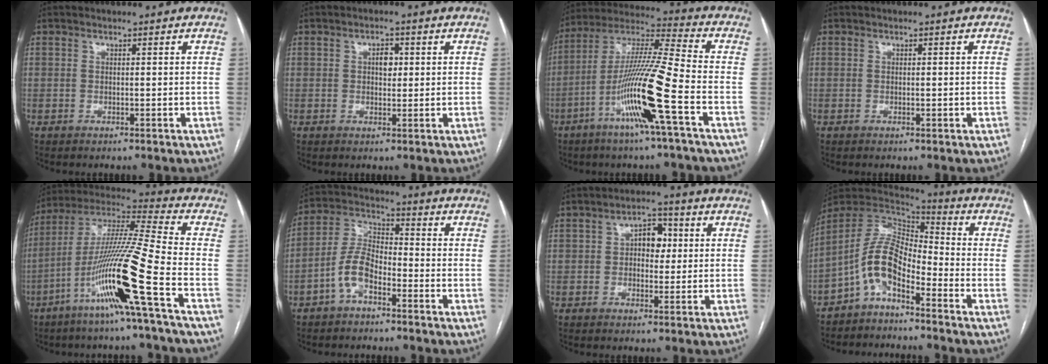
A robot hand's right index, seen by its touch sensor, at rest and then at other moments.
{"total": 2.5, "force": [0.5, 1.5, 2.0], "torque": [-0.030, 0.006, 0.008]}
{"total": 15.9, "force": [-6.1, -1.0, 14.6], "torque": [-0.289, -0.005, -0.119]}
{"total": 0.6, "force": [-0.1, 0.3, 0.6], "torque": [-0.008, -0.001, 0.002]}
{"total": 17.8, "force": [-7.3, -1.9, 16.1], "torque": [-0.317, -0.015, -0.144]}
{"total": 7.3, "force": [-3.6, 3.2, 5.4], "torque": [-0.125, 0.021, -0.074]}
{"total": 5.1, "force": [0.8, 3.0, 4.0], "torque": [-0.060, 0.019, 0.011]}
{"total": 9.2, "force": [-4.6, 3.7, 7.0], "torque": [-0.152, 0.028, -0.095]}